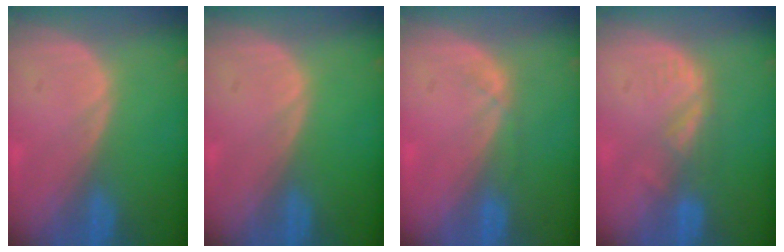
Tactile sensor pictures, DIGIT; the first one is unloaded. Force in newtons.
{"total": 0.0}
{"total": 1.7, "press": 1.5, "slide": 0.8}
{"total": 3.6, "press": 3.1, "slide": 1.8}